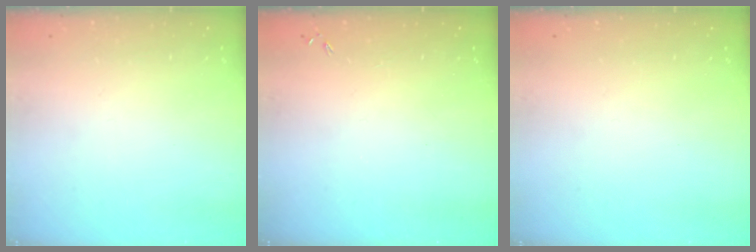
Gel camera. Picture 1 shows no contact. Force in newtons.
{"total": 0.0}
{"total": 0.0}